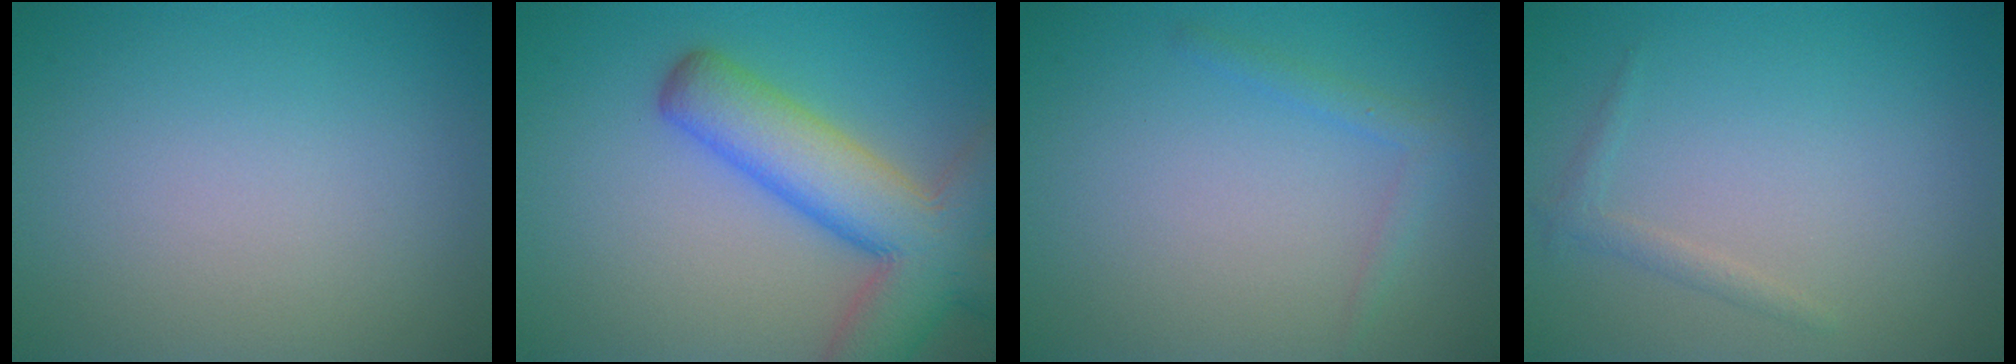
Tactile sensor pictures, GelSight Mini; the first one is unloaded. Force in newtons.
{"total": 9.2, "press": 9.2, "slide": 0.4}
{"total": 1.3, "press": 1.3, "slide": 0.1}
{"total": 1.0, "press": 1.0, "slide": 0.0}